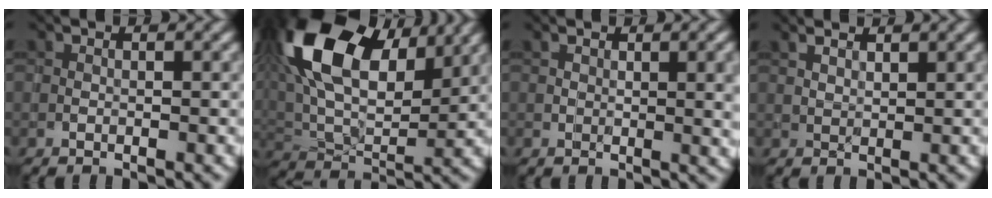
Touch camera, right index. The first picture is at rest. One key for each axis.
{"total": 15.2, "fx": 7.4, "fy": 8.2, "fz": 10.5, "tx": -0.209, "ty": 0.022, "tz": 0.134}
{"total": 3.9, "fx": 1.2, "fy": 1.5, "fz": 3.4, "tx": -0.043, "ty": -0.002, "tz": 0.023}
{"total": 1.9, "fx": 1.8, "fy": 0.4, "fz": 0.7, "tx": -0.019, "ty": 0.000, "tz": 0.030}